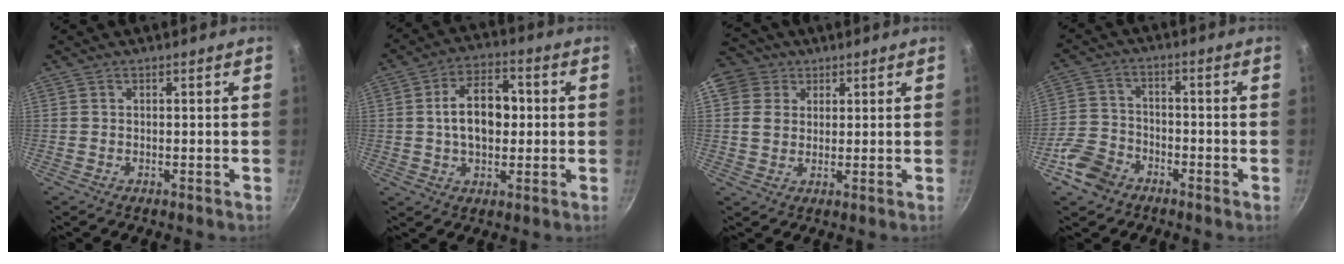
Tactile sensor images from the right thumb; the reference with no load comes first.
{"total": 11.5, "force": [0.6, 7.2, 8.9], "torque": [-0.117, 0.018, 0.002]}
{"total": 8.8, "force": [3.4, 7.4, 3.3], "torque": [-0.040, 0.001, 0.053]}
{"total": 7.9, "force": [-4.7, 5.4, 3.2], "torque": [-0.050, 0.037, -0.099]}